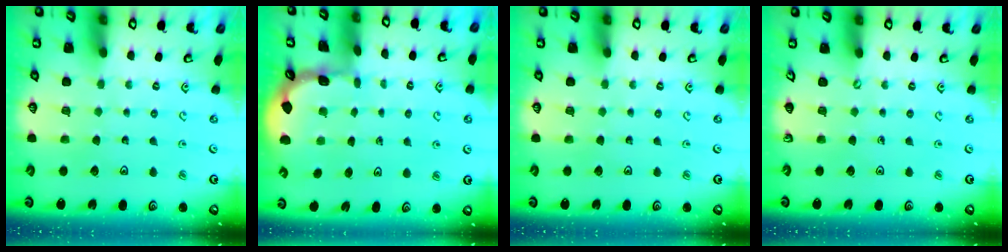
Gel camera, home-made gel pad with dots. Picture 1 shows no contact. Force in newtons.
{"total": 1.2, "press": 1.1, "slide": 0.2}
{"total": 0.0}
{"total": 0.0}